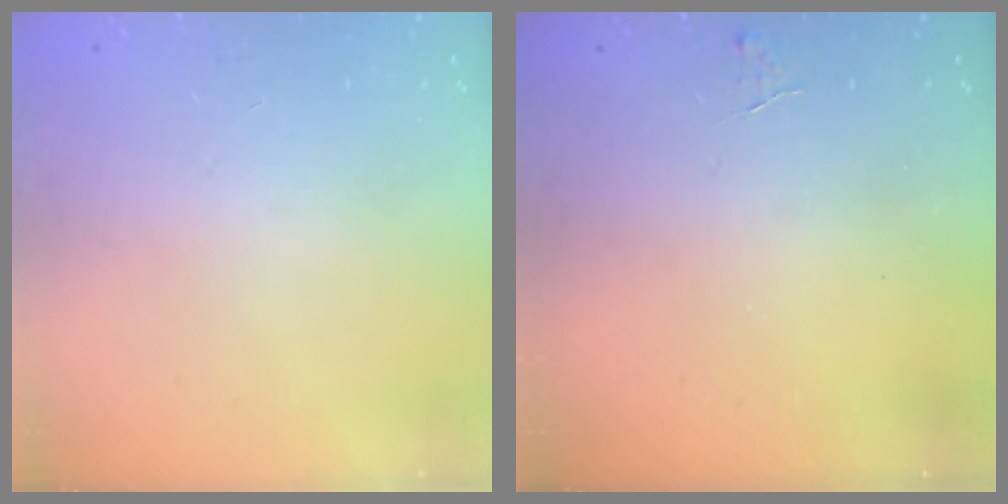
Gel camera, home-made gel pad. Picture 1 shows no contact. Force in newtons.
{"total": 3.8, "press": 3.8, "slide": 0.4}